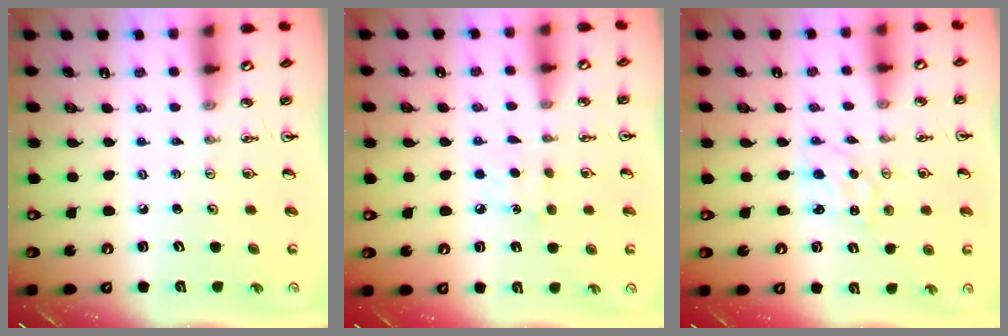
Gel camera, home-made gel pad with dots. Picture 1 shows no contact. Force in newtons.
{"total": 6.5, "press": 6.5, "slide": 0.8}
{"total": 0.6, "press": 0.4, "slide": 0.4}